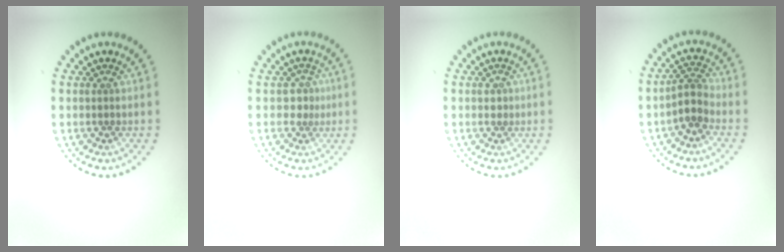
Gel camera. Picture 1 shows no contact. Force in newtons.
{"total": 1.7, "press": 1.2, "slide": 1.1}
{"total": 0.7, "press": 0.7, "slide": 0.2}
{"total": 2.5, "press": 2.0, "slide": 1.5}